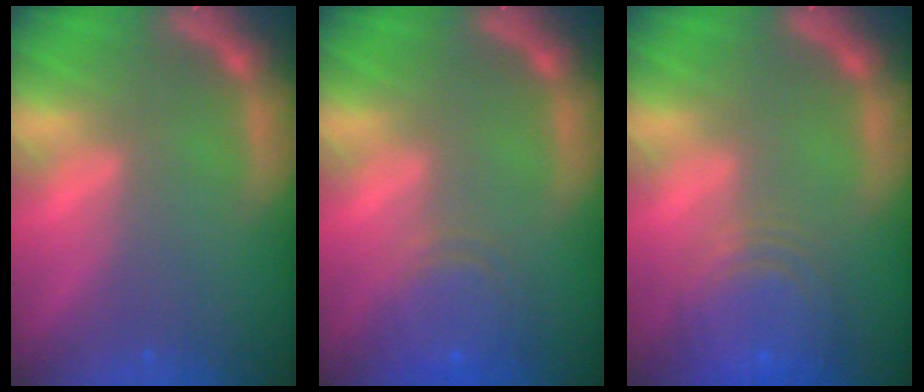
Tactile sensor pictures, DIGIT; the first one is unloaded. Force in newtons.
{"total": 5.1}
{"total": 8.5}